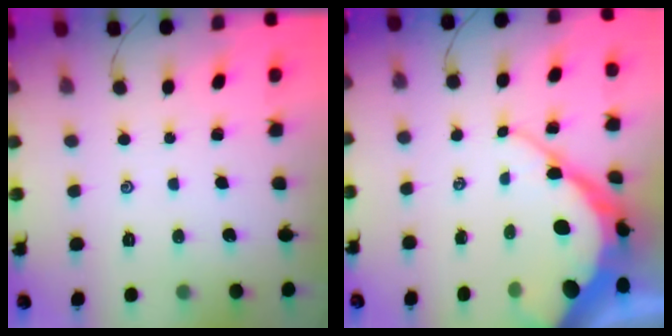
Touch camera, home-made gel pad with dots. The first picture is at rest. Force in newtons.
{"total": 15.1, "press": 15.1, "slide": 1.2}